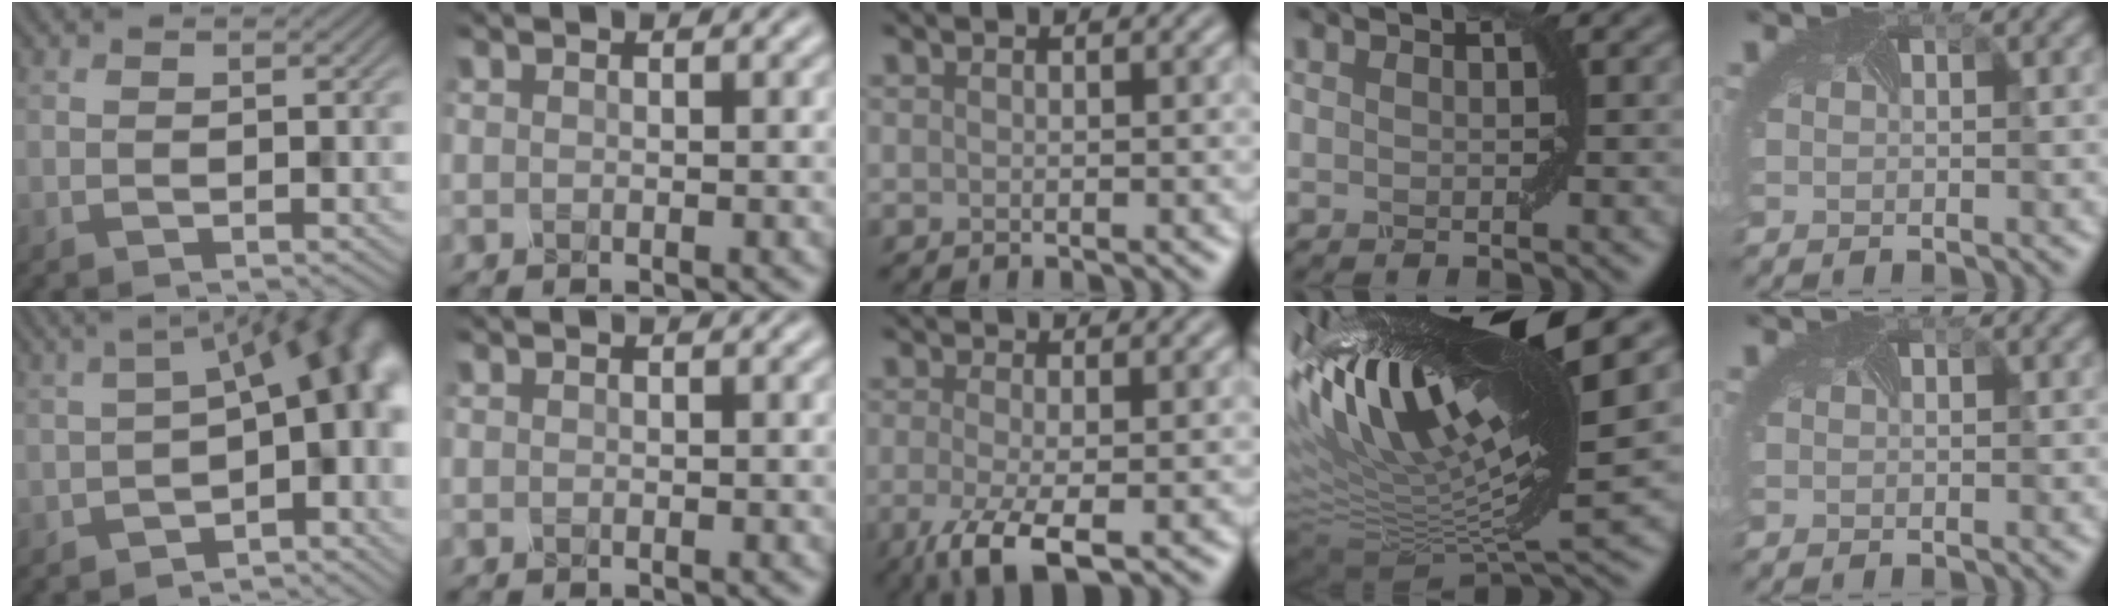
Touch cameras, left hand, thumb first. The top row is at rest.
{"thumb": {"total": 13.3, "force": [-3.3, 6.0, 11.4], "torque": [-0.125, 0.003, -0.042]}, "middle": {"total": 4.4, "force": [-2.2, 0.9, 3.7], "torque": [-0.079, -0.005, -0.033]}, "ring": {"total": 16.9, "force": [6.3, 5.0, 14.9], "torque": [-0.295, 0.023, 0.109]}}